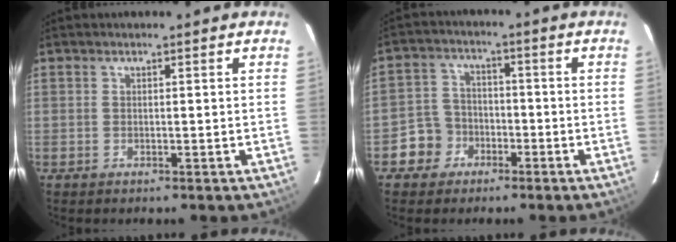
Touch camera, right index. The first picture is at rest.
{"total": 6.2, "force": [-3.0, 5.4, 0.5], "torque": [-0.024, 0.026, -0.050]}